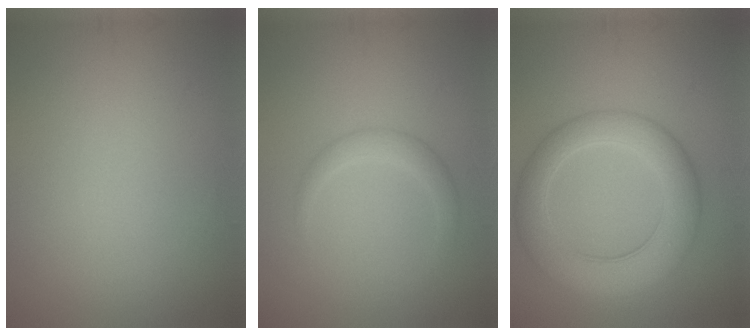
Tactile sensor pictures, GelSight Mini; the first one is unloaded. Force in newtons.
{"total": 1.7, "press": 1.7, "slide": 0.0}
{"total": 6.7, "press": 6.7, "slide": 0.2}